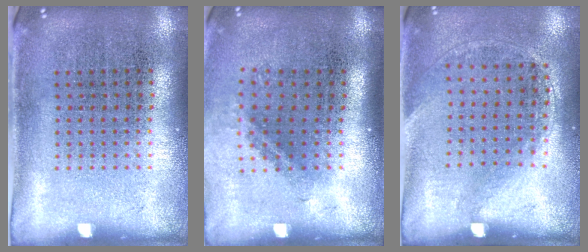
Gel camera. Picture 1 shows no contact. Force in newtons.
{"total": 1.4, "press": 1.0, "slide": 1.1}
{"total": 1.4, "press": 0.9, "slide": 1.0}